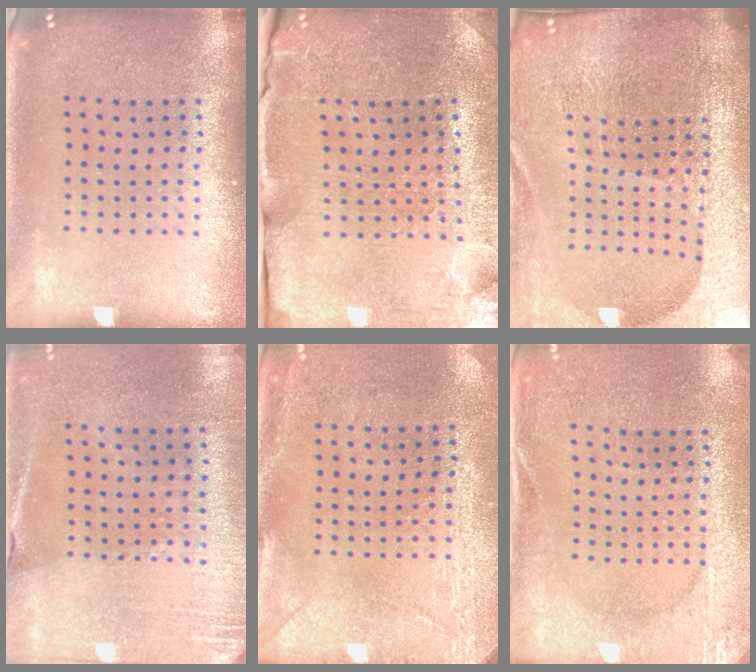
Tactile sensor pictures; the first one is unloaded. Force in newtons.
{"total": 3.7, "press": 3.6, "slide": 0.4}
{"total": 6.8, "press": 5.9, "slide": 3.4}
{"total": 2.6, "press": 2.5, "slide": 0.8}
{"total": 2.9, "press": 2.3, "slide": 1.8}
{"total": 2.6, "press": 2.5, "slide": 0.7}